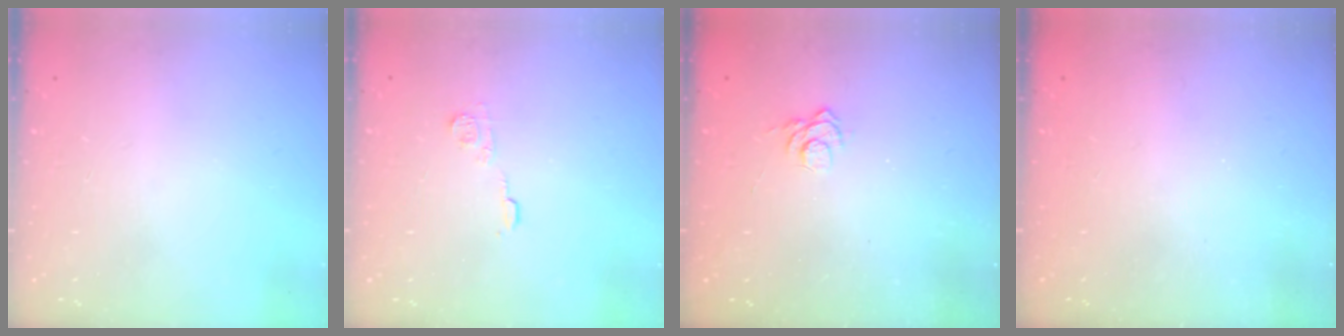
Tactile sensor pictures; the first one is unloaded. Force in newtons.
{"total": 5.8, "press": 5.8, "slide": 0.7}
{"total": 2.6, "press": 2.3, "slide": 1.1}
{"total": 2.5, "press": 2.3, "slide": 0.8}